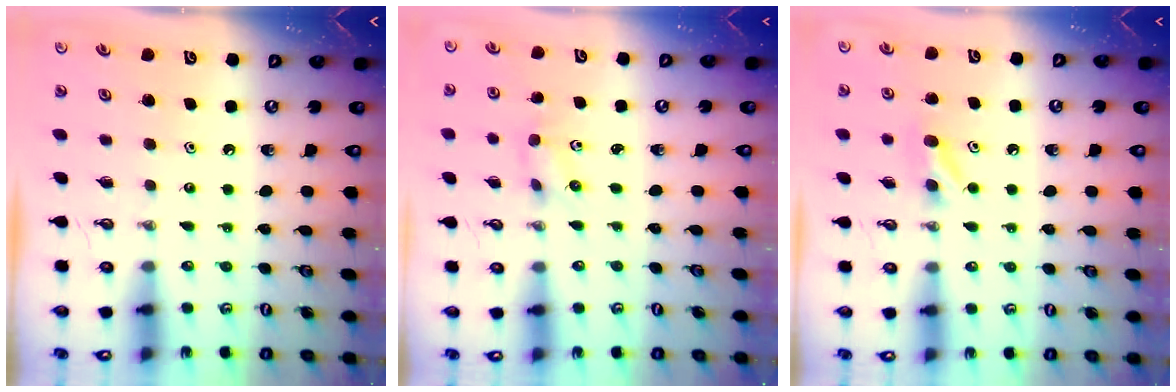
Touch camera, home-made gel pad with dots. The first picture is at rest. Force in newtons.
{"total": 2.3, "press": 2.0, "slide": 1.1}
{"total": 5.9, "press": 5.9, "slide": 0.6}